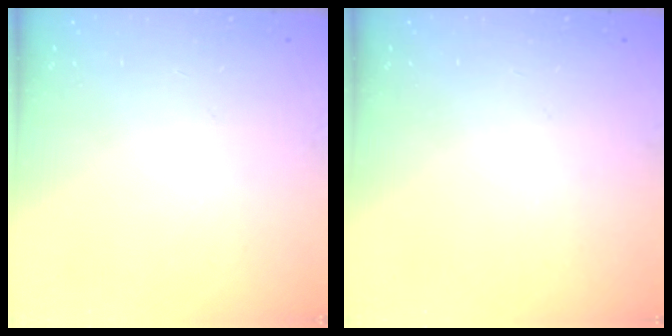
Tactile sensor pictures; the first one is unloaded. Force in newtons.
{"total": 0.0}